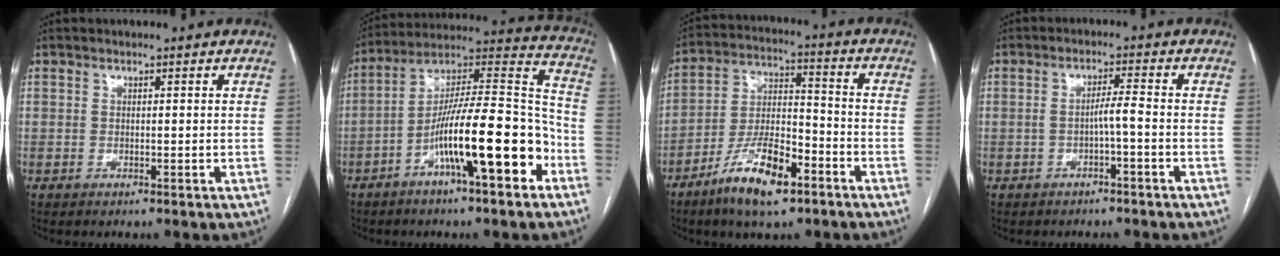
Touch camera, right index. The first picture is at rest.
{"total": 18.3, "force": [-7.7, 2.8, 16.4], "torque": [-0.272, 0.018, -0.124]}
{"total": 12.2, "force": [-7.3, 3.8, 9.0], "torque": [-0.176, 0.002, -0.131]}
{"total": 2.8, "force": [-1.1, -0.1, 2.6], "torque": [-0.041, 0.008, -0.019]}